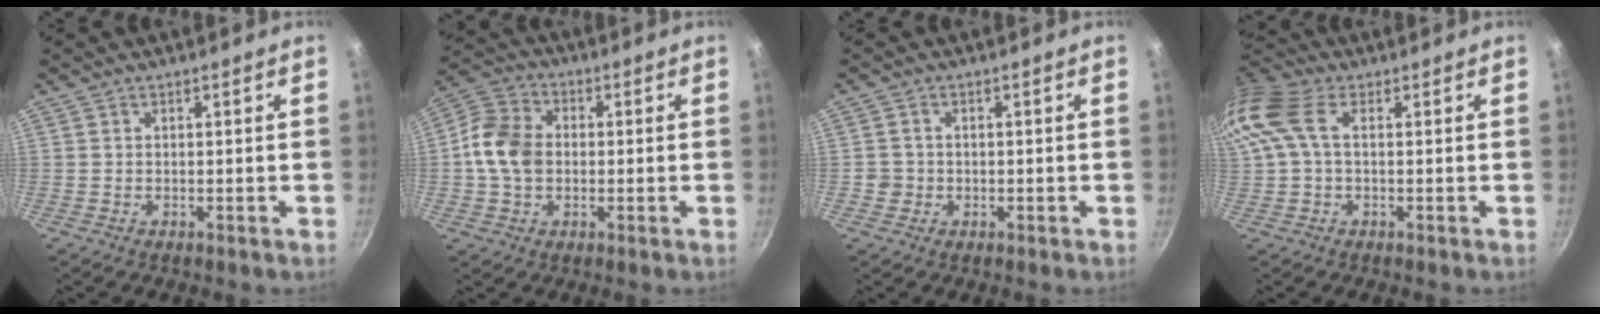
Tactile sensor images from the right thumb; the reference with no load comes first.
{"total": 10.4, "force": [-0.4, 7.9, 6.7], "torque": [-0.109, 0.020, -0.022]}
{"total": 2.4, "force": [-0.6, 2.3, 0.4], "torque": [-0.002, 0.008, -0.008]}
{"total": 11.1, "force": [2.3, 6.6, 8.6], "torque": [-0.184, 0.028, 0.033]}